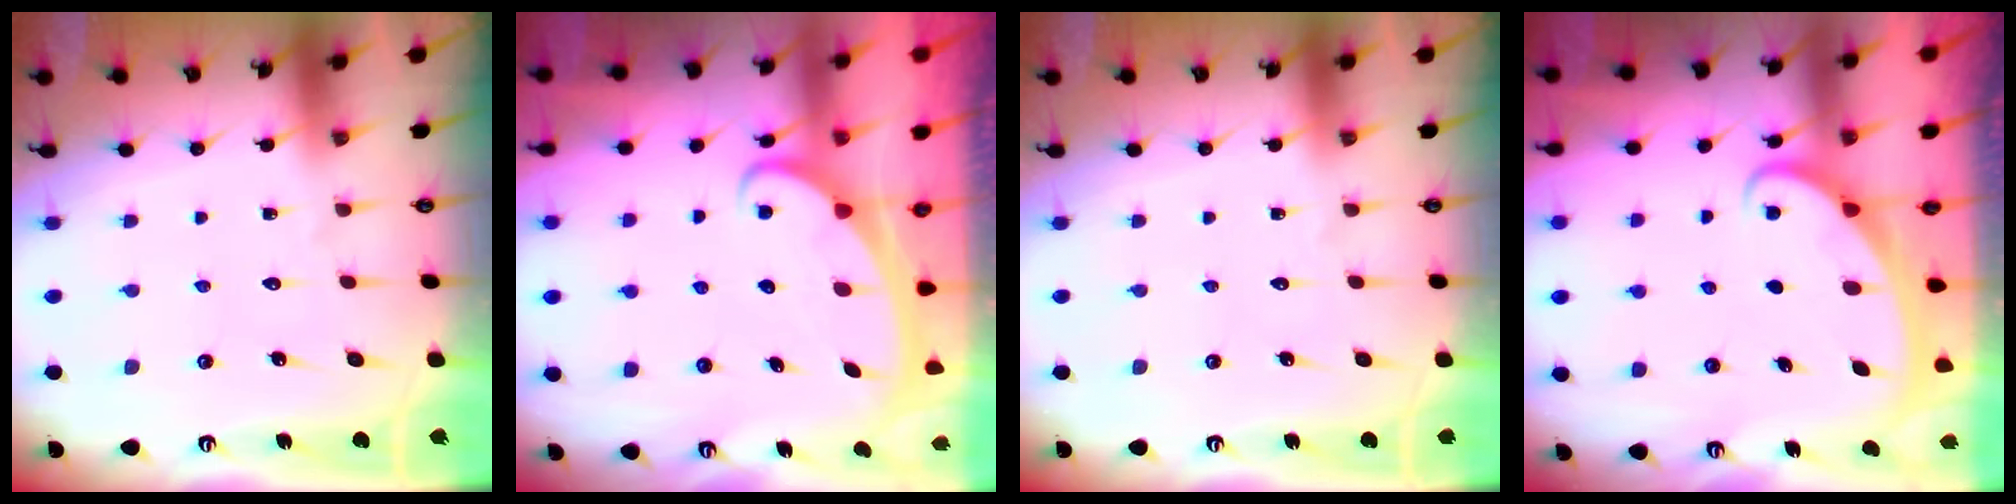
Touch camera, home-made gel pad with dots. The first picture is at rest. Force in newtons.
{"total": 2.4, "press": 2.3, "slide": 0.4}
{"total": 0.0}
{"total": 2.2, "press": 2.2, "slide": 0.3}